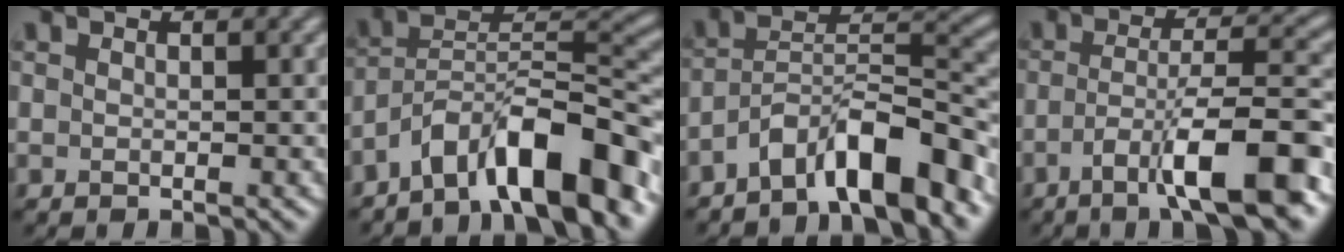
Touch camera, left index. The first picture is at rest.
{"total": 9.8, "force": [-6.6, 2.8, 6.7], "torque": [-0.096, 0.016, -0.119]}
{"total": 8.1, "force": [-5.8, 2.2, 5.3], "torque": [-0.079, 0.013, -0.102]}
{"total": 9.6, "force": [-4.7, 2.1, 8.1], "torque": [-0.125, 0.012, -0.081]}